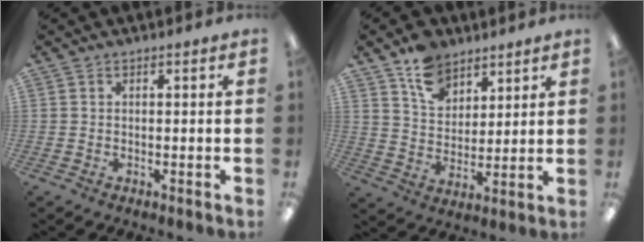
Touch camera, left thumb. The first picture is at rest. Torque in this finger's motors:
{"motor_torque": [1.32, 1.10, 0.84, -0.88, 0.15]}